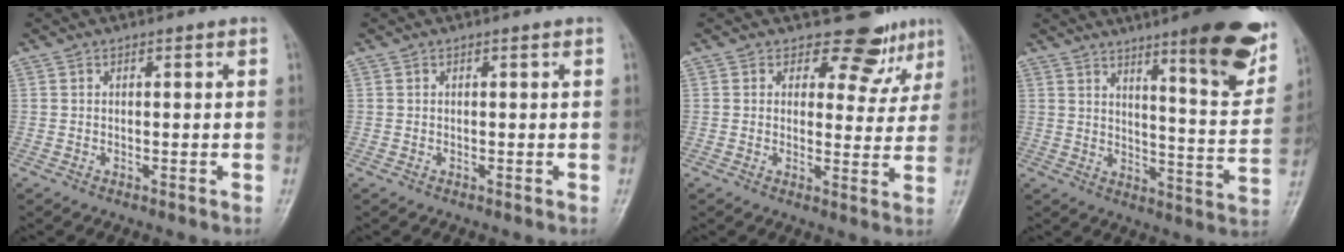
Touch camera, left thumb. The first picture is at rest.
{"total": 0.0}
{"total": 7.0, "force": [5.3, 4.3, 1.3], "torque": [0.020, -0.037, 0.055]}
{"total": 19.2, "force": [11.5, 3.7, 15.0], "torque": [-0.161, -0.061, 0.160]}